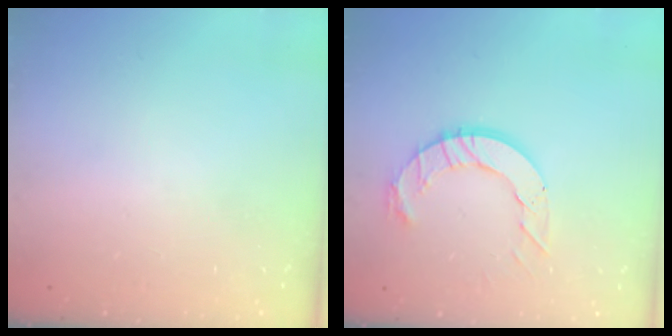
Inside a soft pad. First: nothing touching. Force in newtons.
{"total": 9.8, "press": 9.7, "slide": 1.1}